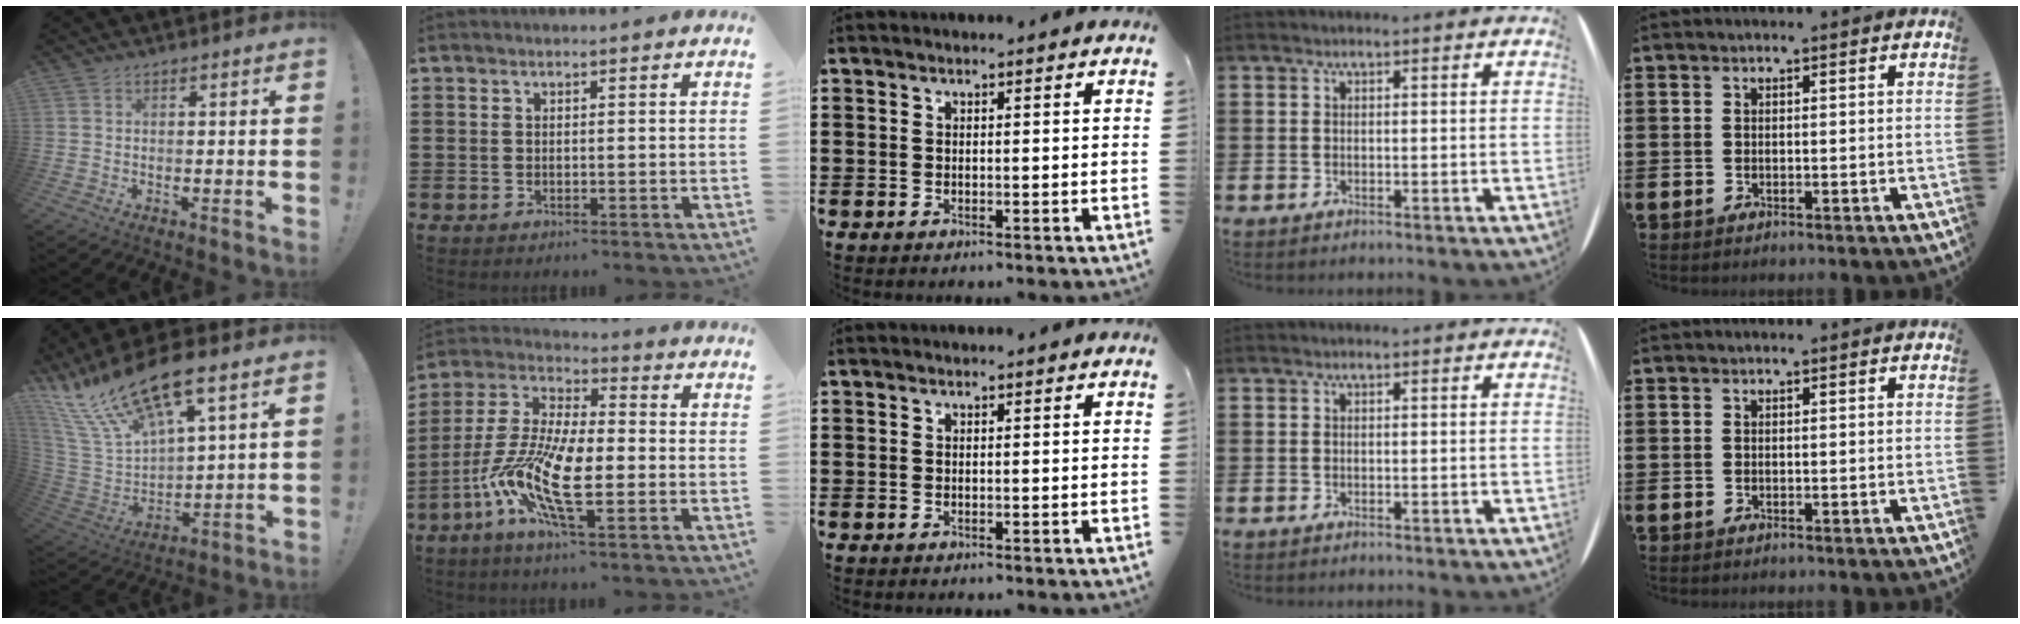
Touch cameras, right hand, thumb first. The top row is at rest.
{"thumb": {"total": 21.0, "force": [14.6, 7.6, 13.1], "torque": [-0.254, -0.099, 0.259]}, "index": {"total": 12.3, "force": [-3.8, 3.9, 11.0], "torque": [-0.268, -0.021, -0.082]}}